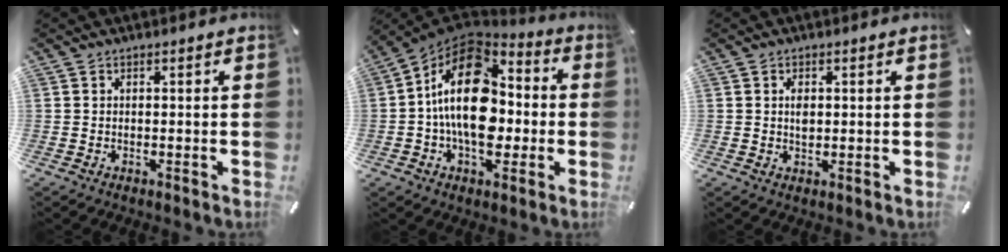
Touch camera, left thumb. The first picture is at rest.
{"total": 21.2, "force": [-0.7, 13.8, 16.1], "torque": [-0.283, 0.009, -0.013]}
{"total": 2.2, "force": [0.3, 1.4, 1.7], "torque": [-0.029, 0.000, 0.003]}